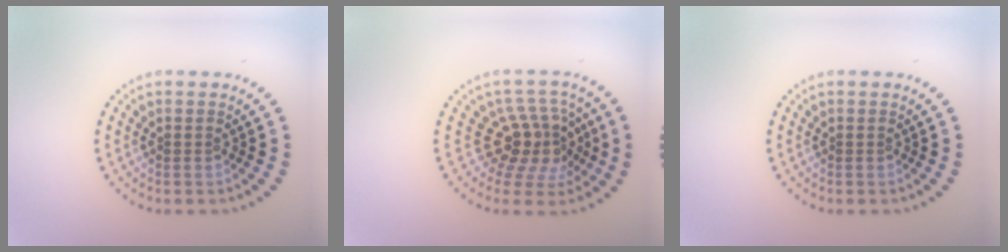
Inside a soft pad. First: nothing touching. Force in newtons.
{"total": 4.3, "press": 3.3, "slide": 2.8}
{"total": 0.0}